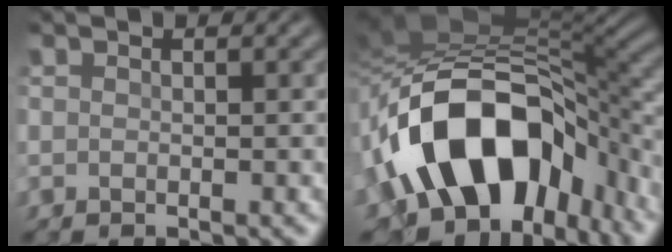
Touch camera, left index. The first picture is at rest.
{"total": 14.7, "force": [-3.8, 8.9, 11.0], "torque": [-0.181, 0.017, -0.069]}